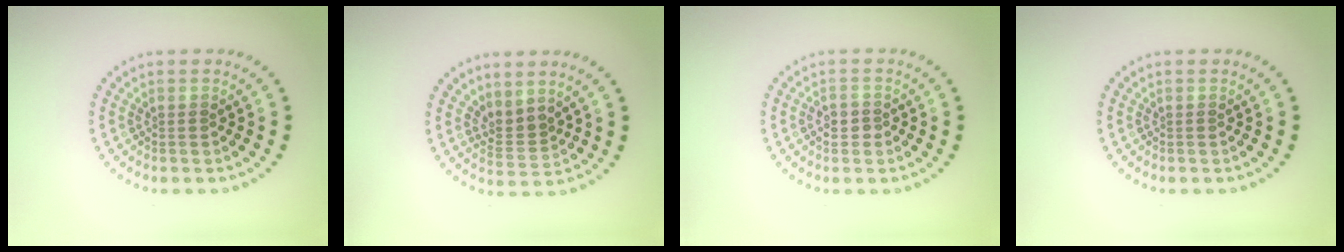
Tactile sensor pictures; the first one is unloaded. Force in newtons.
{"total": 2.3, "press": 1.4, "slide": 1.8}
{"total": 1.5, "press": 1.5, "slide": 0.3}
{"total": 0.0}